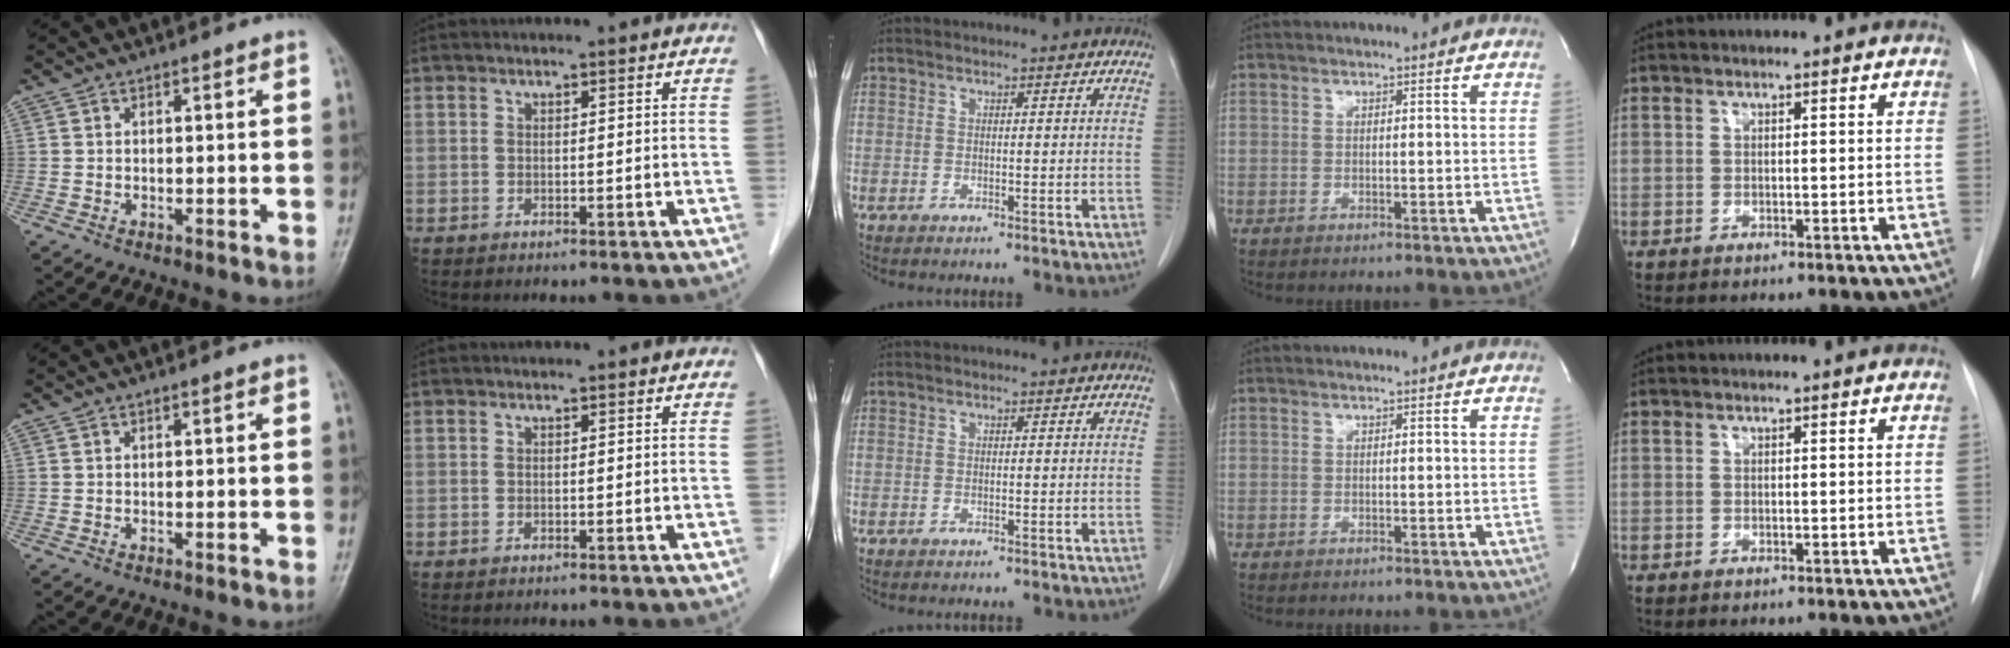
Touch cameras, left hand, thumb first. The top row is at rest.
{}